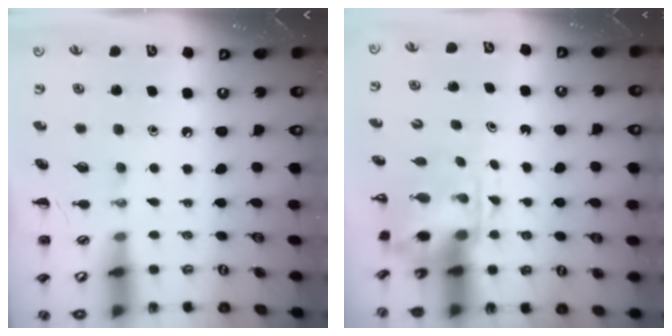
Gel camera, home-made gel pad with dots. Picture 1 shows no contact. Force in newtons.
{"total": 3.8, "press": 3.7, "slide": 0.9}